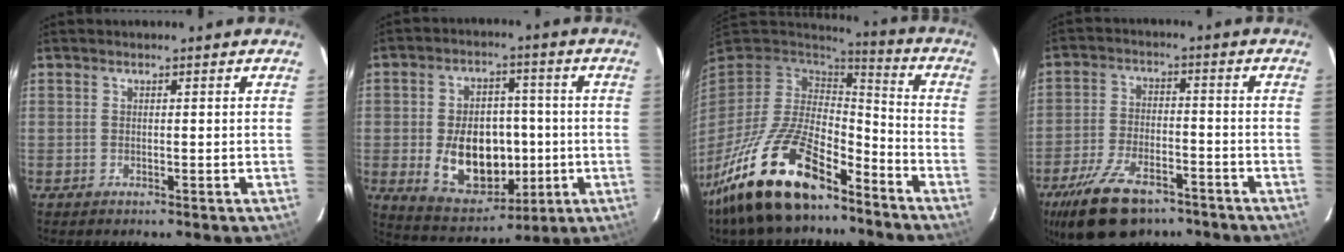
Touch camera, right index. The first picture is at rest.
{"total": 15.1, "force": [-2.3, 10.3, 10.9], "torque": [-0.210, 0.008, -0.011]}
{"total": 22.8, "force": [-15.5, 8.7, 14.2], "torque": [-0.295, -0.034, -0.273]}
{"total": 15.9, "force": [-11.0, 7.6, 8.6], "torque": [-0.193, -0.017, -0.185]}